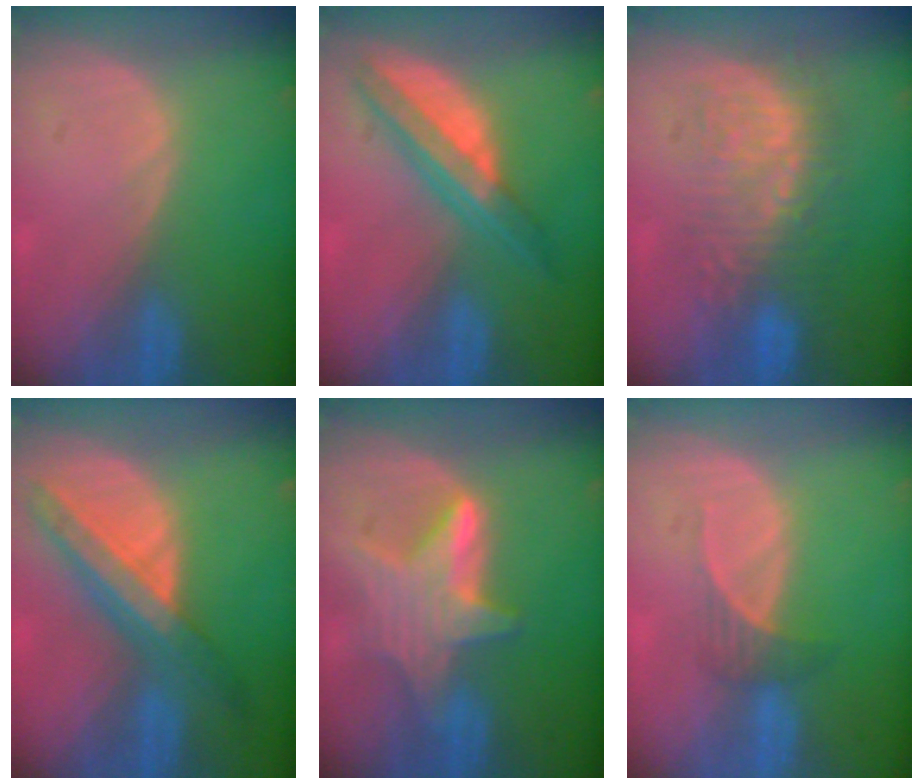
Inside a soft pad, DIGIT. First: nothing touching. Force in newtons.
{"total": 7.2, "press": 6.2, "slide": 3.6}
{"total": 8.8, "press": 8.7, "slide": 1.3}
{"total": 8.7, "press": 7.6, "slide": 4.2}
{"total": 7.1, "press": 7.1, "slide": 0.3}
{"total": 2.5, "press": 2.3, "slide": 0.9}